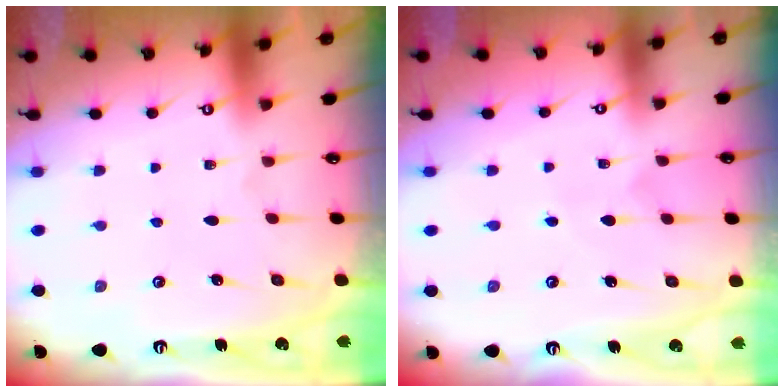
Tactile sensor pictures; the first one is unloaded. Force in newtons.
{"total": 3.8, "press": 3.8, "slide": 0.1}